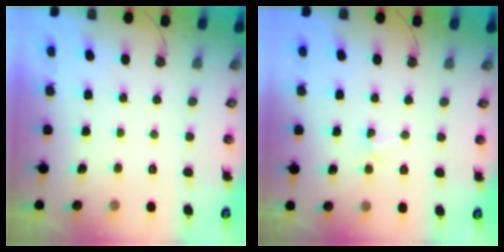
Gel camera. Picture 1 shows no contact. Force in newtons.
{"total": 3.7, "press": 3.7, "slide": 0.3}